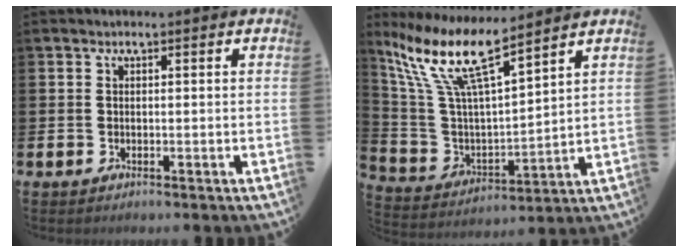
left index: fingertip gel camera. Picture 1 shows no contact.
{"total": 11.1, "force": [8.4, 2.3, 6.9], "torque": [-0.166, -0.051, 0.144]}